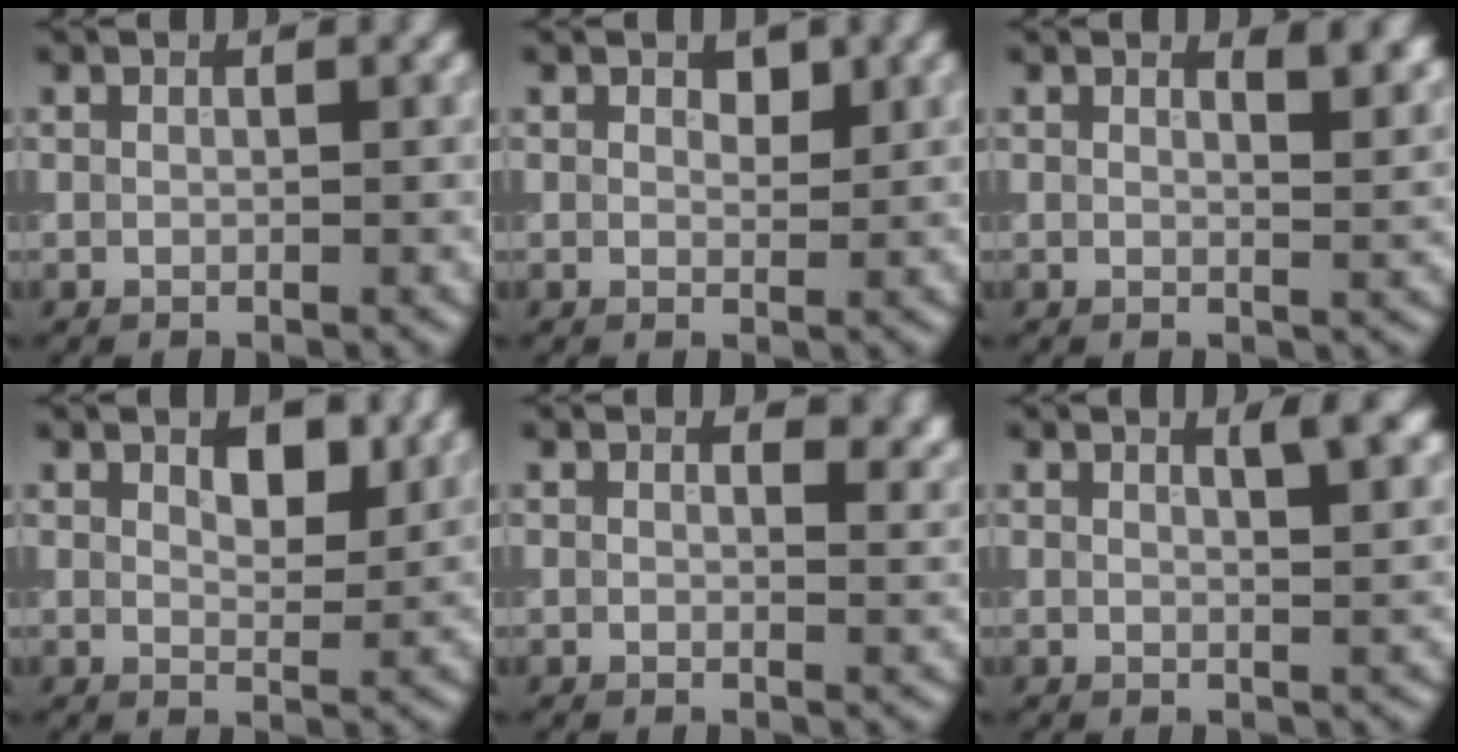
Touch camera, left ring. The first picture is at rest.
{"total": 1.0, "force": [0.7, 0.6, 0.5], "torque": [-0.005, -0.002, 0.010]}
{"total": 3.3, "force": [2.1, 1.3, 2.2], "torque": [-0.010, 0.007, 0.023]}
{"total": 2.8, "force": [1.5, 1.3, 2.0], "torque": [-0.029, -0.002, 0.024]}
{"total": 2.1, "force": [1.3, 1.1, 1.3], "torque": [-0.016, -0.007, 0.017]}
{"total": 2.8, "force": [1.5, 0.8, 2.2], "torque": [-0.016, 0.001, 0.021]}